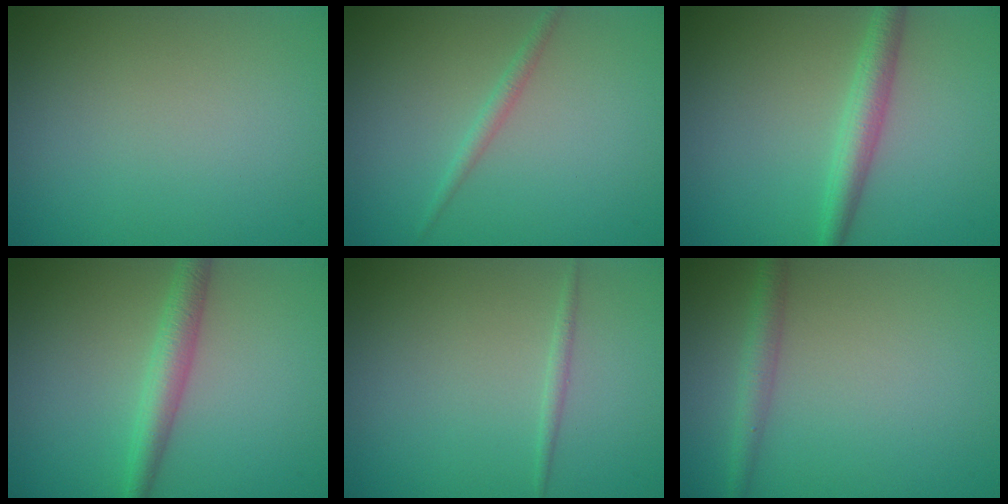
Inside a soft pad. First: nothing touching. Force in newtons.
{"total": 1.1, "press": 1.1, "slide": 0.0}
{"total": 2.9, "press": 2.9, "slide": 0.1}
{"total": 2.9, "press": 2.9, "slide": 0.0}
{"total": 0.8, "press": 0.8, "slide": 0.0}
{"total": 2.0, "press": 2.0, "slide": 0.0}